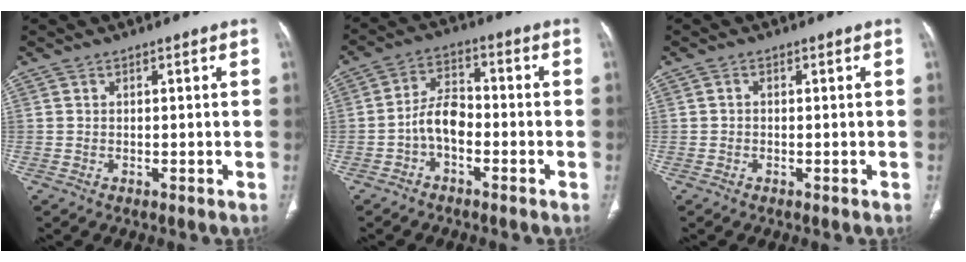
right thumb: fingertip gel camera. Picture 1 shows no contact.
{"total": 6.3, "force": [-2.3, 3.6, 4.6], "torque": [-0.078, 0.030, -0.051]}
{"total": 0.5, "force": [-0.1, 0.4, 0.3], "torque": [-0.004, 0.002, -0.005]}